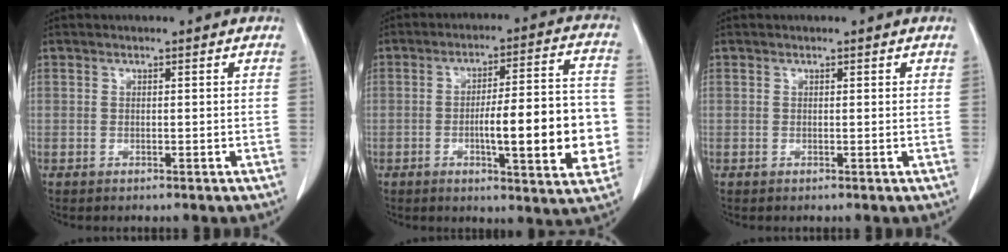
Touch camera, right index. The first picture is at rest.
{"total": 15.8, "force": [-2.8, 2.9, 15.3], "torque": [-0.211, 0.016, -0.036]}
{"total": 0.0}